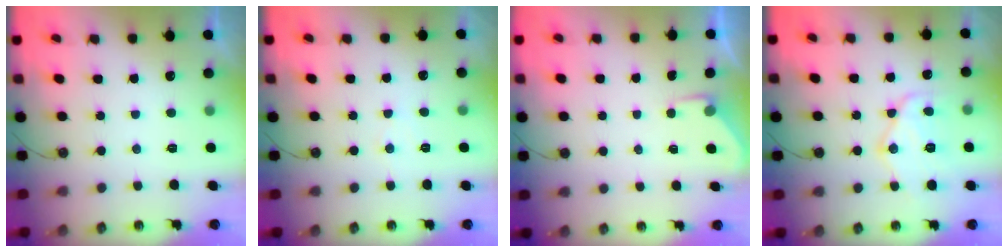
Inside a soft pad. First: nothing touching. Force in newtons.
{"total": 4.7, "press": 4.6, "slide": 0.8}
{"total": 2.7, "press": 2.6, "slide": 0.5}
{"total": 14.6, "press": 14.6, "slide": 1.3}